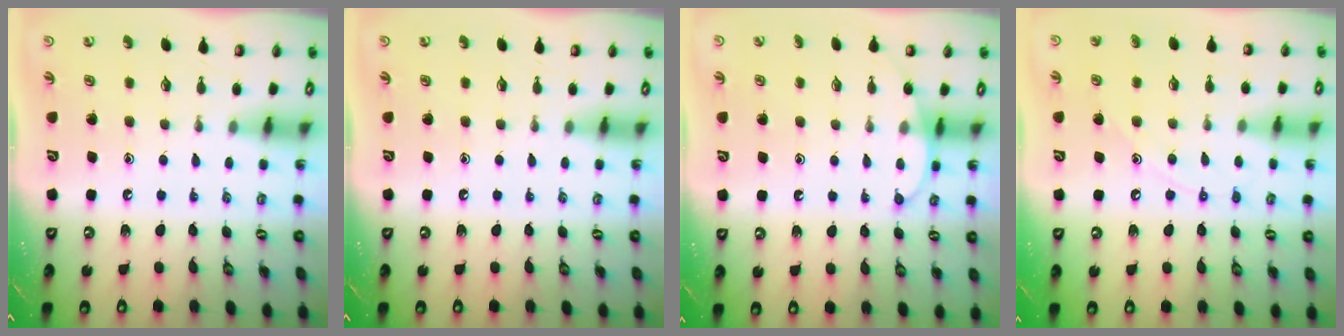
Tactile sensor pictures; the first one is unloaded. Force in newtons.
{"total": 0.0}
{"total": 6.5, "press": 6.5, "slide": 0.5}
{"total": 8.2, "press": 8.2, "slide": 0.8}